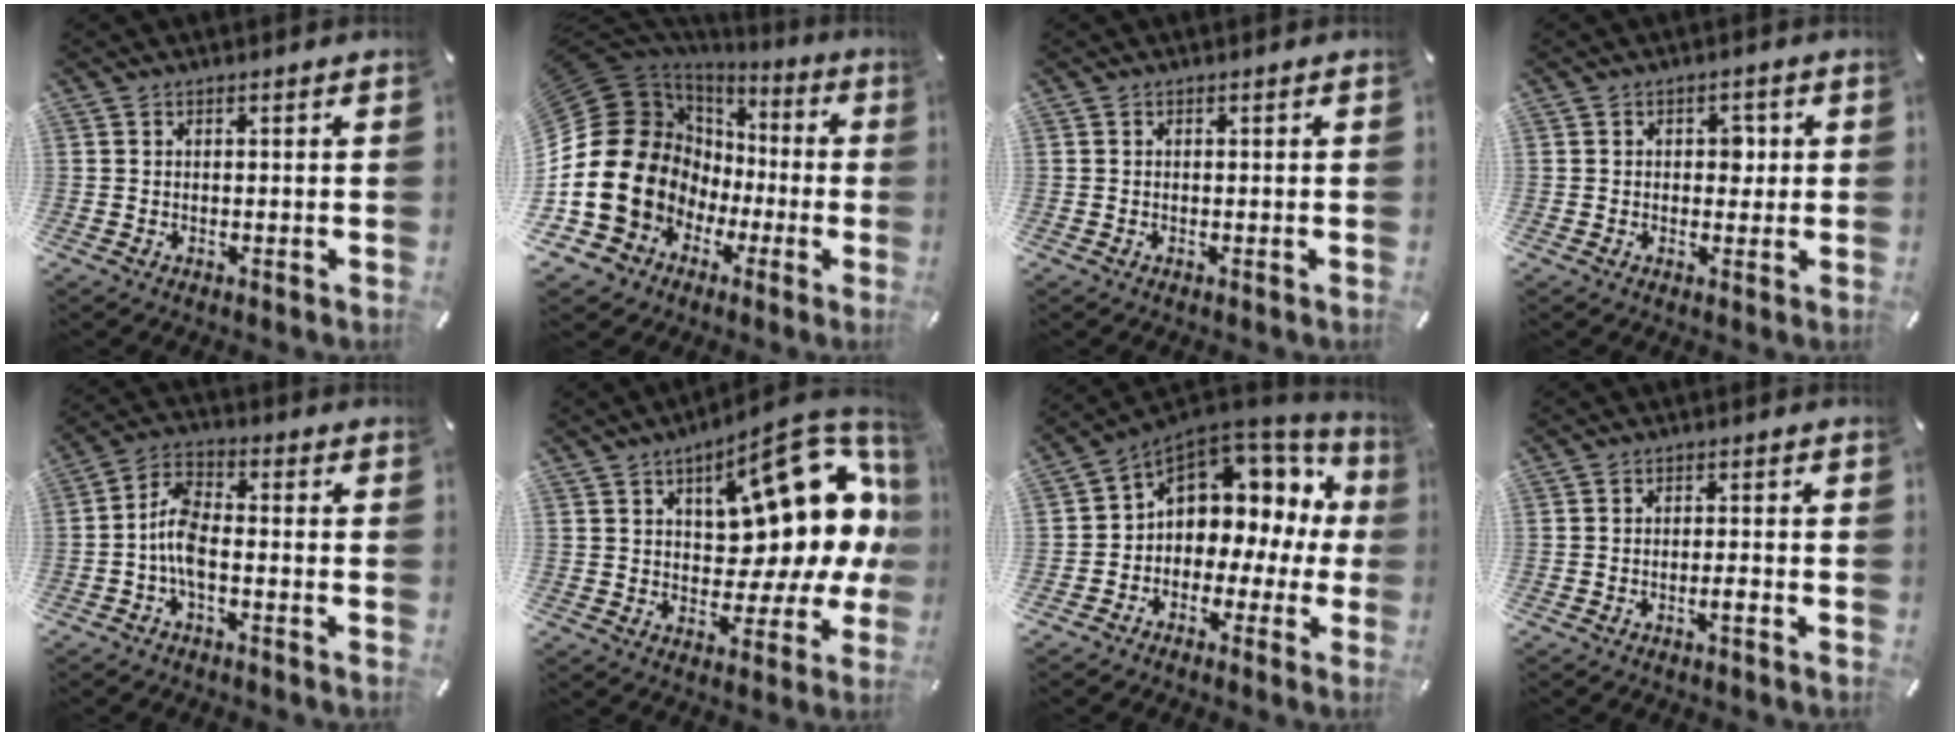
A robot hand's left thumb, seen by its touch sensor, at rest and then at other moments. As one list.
[{"total": 23.9, "force": [-1.4, 19.6, 13.5], "torque": [-0.288, -0.021, 0.011]}, {"total": 0.0}, {"total": 3.5, "force": [0.2, 2.5, 2.5], "torque": [-0.017, -0.004, -0.007]}, {"total": 7.3, "force": [-2.5, 3.5, 5.9], "torque": [-0.131, 0.004, -0.049]}, {"total": 18.9, "force": [7.7, 9.5, 14.4], "torque": [-0.174, -0.061, 0.129]}, {"total": 8.4, "force": [3.1, 6.8, 3.9], "torque": [-0.071, -0.029, 0.057]}, {"total": 2.5, "force": [-1.2, 0.5, 2.2], "torque": [-0.036, 0.004, -0.022]}]